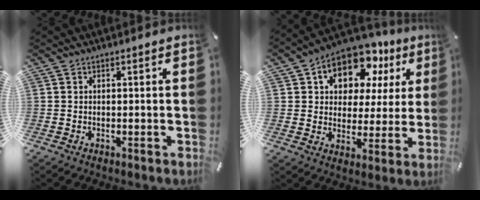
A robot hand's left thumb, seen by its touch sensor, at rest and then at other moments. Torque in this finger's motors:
{"motor_torque": [2.36, 2.38, 1.60, -1.17, 0.13]}